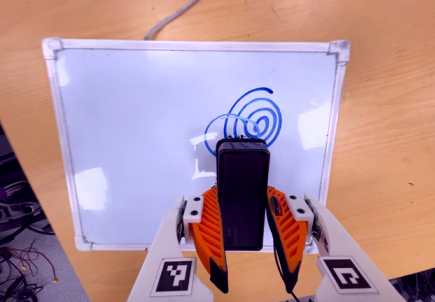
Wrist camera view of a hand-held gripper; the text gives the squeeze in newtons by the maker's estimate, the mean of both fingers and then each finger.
{"total": 5.2, "left": 3.6, "right": 6.8}